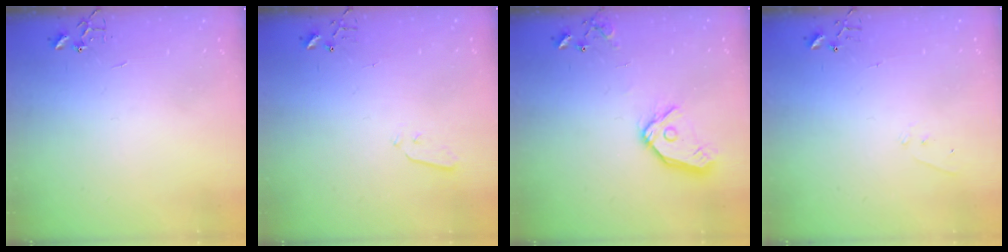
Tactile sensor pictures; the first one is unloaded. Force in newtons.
{"total": 3.5, "press": 3.5, "slide": 0.6}
{"total": 13.4, "press": 13.2, "slide": 1.8}
{"total": 4.0, "press": 4.0, "slide": 0.2}